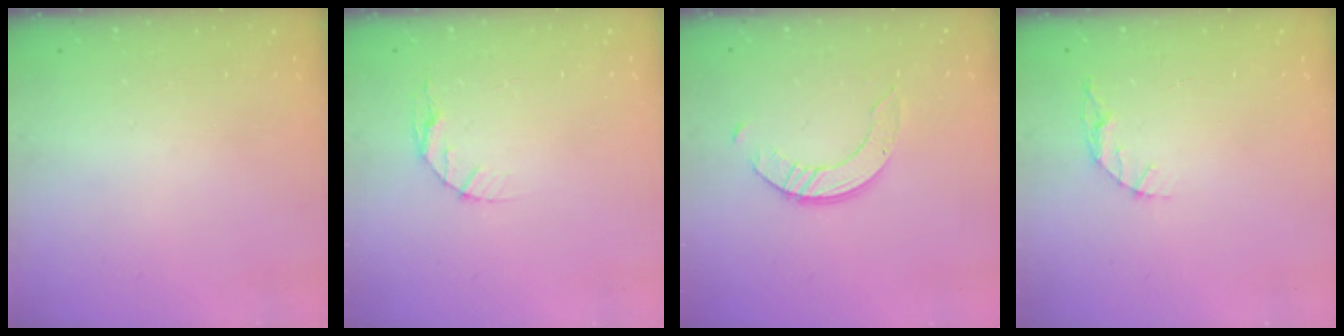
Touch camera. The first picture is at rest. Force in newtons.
{"total": 4.9, "press": 4.9, "slide": 0.6}
{"total": 5.0, "press": 5.0, "slide": 0.4}
{"total": 3.5, "press": 3.5, "slide": 0.4}